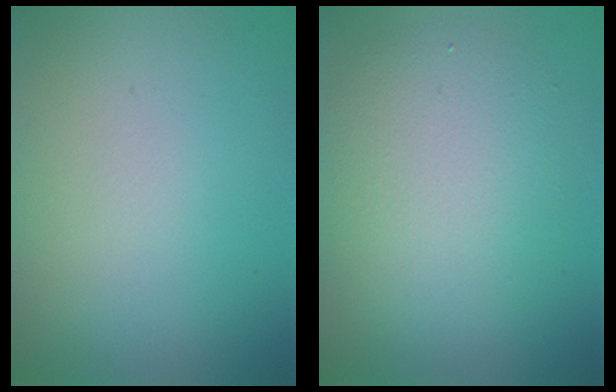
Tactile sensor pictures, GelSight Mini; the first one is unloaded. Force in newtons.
{"total": 5.0, "press": 5.0, "slide": 0.2}